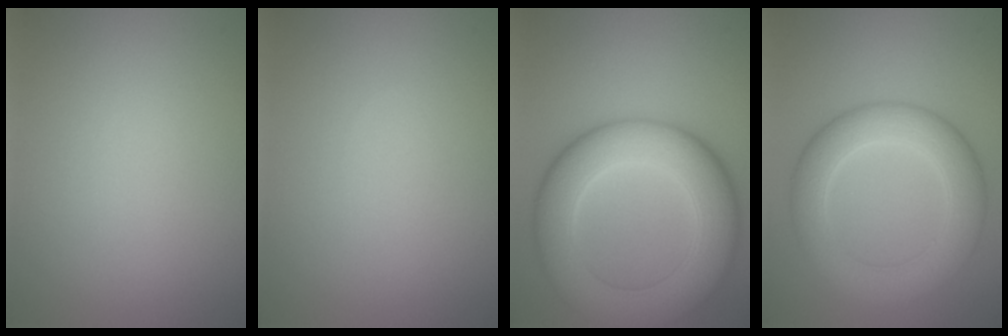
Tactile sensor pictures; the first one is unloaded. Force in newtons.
{"total": 0.0}
{"total": 10.8, "press": 10.8, "slide": 0.5}
{"total": 6.6, "press": 6.6, "slide": 0.3}